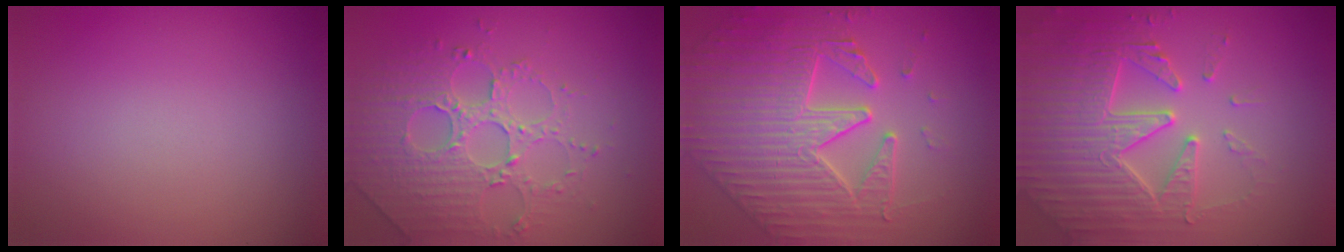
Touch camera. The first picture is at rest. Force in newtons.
{"total": 4.1, "press": 3.9, "slide": 1.2}
{"total": 5.8, "press": 5.3, "slide": 2.5}
{"total": 5.3, "press": 5.2, "slide": 1.1}